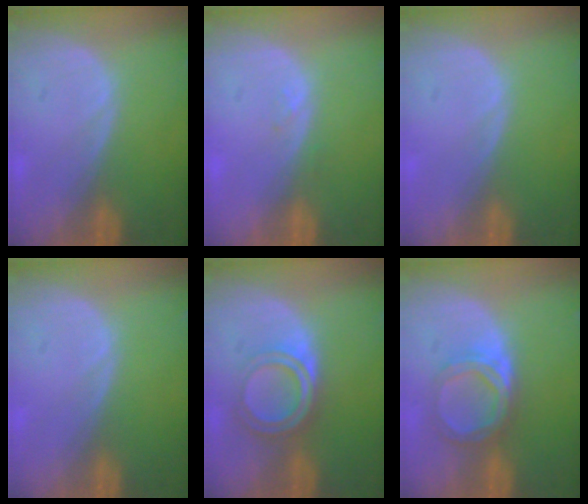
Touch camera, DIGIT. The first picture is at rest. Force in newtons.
{"total": 0.9, "press": 0.8, "slide": 0.4}
{"total": 0.0}
{"total": 0.0}
{"total": 4.9, "press": 4.8, "slide": 1.4}
{"total": 5.4, "press": 4.8, "slide": 2.5}